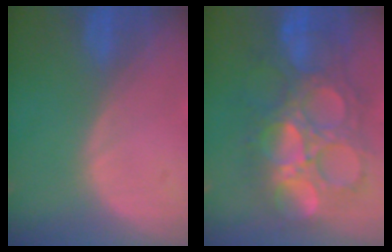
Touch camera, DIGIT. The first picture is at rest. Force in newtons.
{"total": 12.2, "press": 12.1, "slide": 1.4}